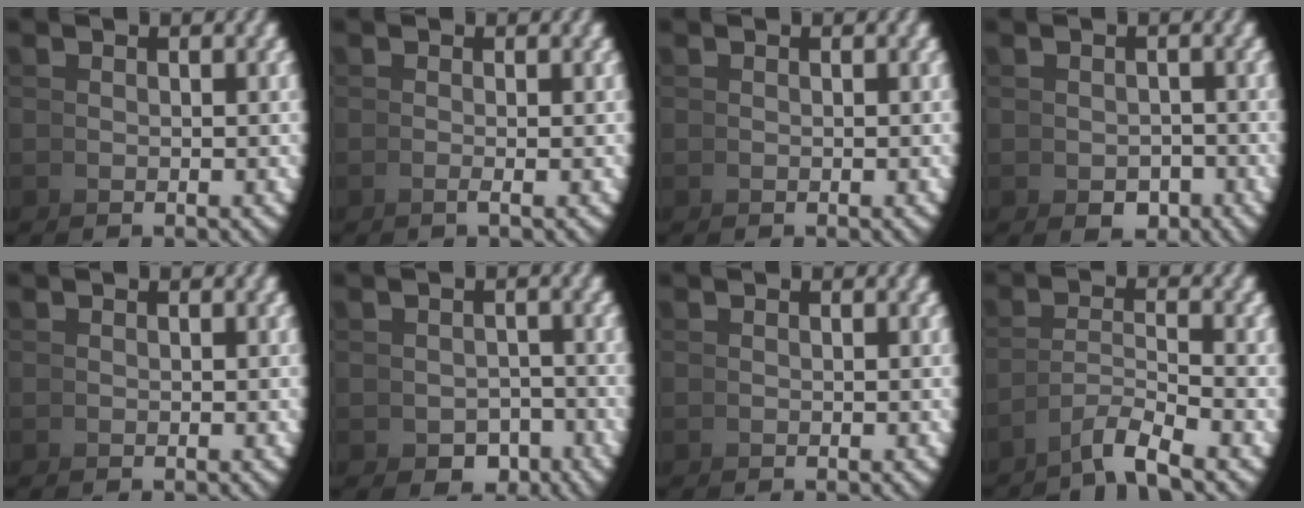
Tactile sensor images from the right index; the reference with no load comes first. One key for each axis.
{"total": 0.7, "fx": -0.4, "fy": -0.3, "fz": 0.6, "tx": -0.014, "ty": -0.002, "tz": -0.008}
{"total": 0.0}
{"total": 1.8, "fx": -1.2, "fy": 1.2, "fz": 0.6, "tx": 0.004, "ty": -0.013, "tz": -0.009}
{"total": 0.0}
{"total": 3.1, "fx": -2.0, "fy": 2.2, "fz": 0.9, "tx": 0.007, "ty": -0.015, "tz": -0.026}
{"total": 0.0}
{"total": 3.5, "fx": -2.4, "fy": 0.9, "fz": 2.4, "tx": -0.032, "ty": -0.001, "tz": -0.041}